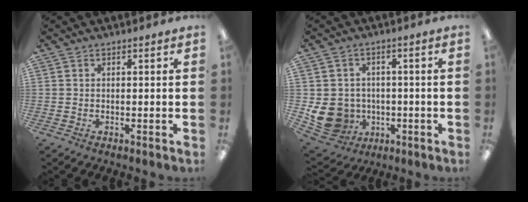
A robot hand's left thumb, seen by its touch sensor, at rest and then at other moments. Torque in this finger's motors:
{"motor_torque": [1.06, 1.13, 1.06, 0.16, 0.19]}